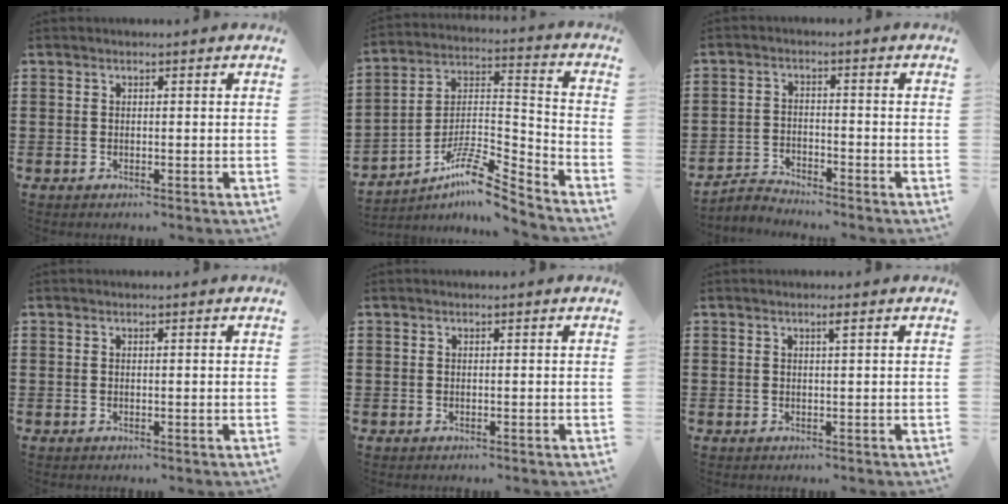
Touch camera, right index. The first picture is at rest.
{"total": 9.9, "force": [-7.9, 1.9, 5.6], "torque": [-0.103, 0.011, -0.155]}
{"total": 2.6, "force": [-2.6, 0.5, 0.1], "torque": [-0.009, 0.004, -0.057]}
{"total": 0.0}
{"total": 0.0}
{"total": 1.1, "force": [0.6, 0.0, 0.9], "torque": [-0.017, 0.000, 0.010]}